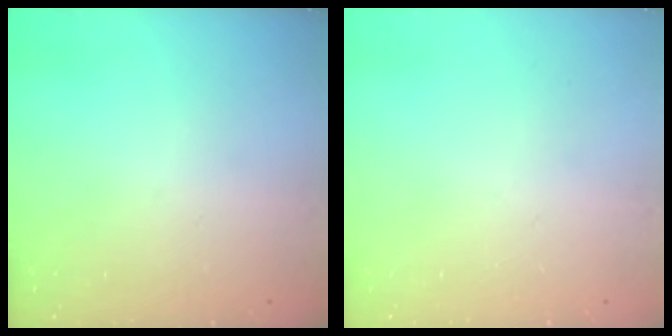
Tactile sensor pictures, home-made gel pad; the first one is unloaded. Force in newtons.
{"total": 0.0}